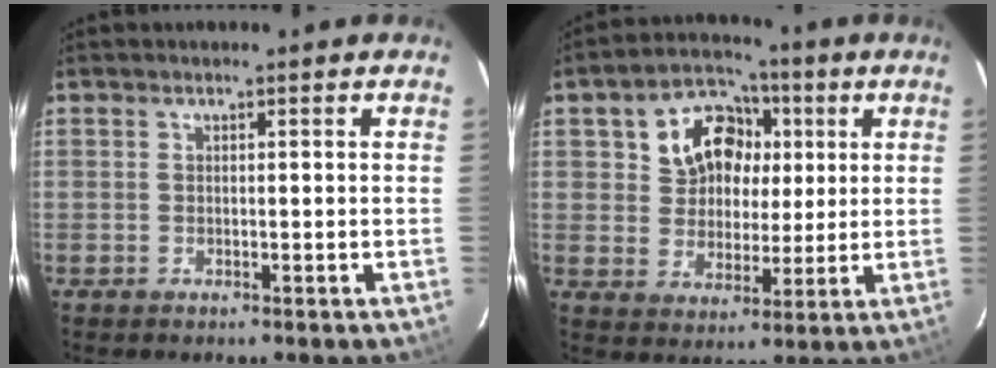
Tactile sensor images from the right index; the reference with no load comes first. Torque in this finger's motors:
{"motor_torque": [0.33, 0.04, 0.33, 0.08]}